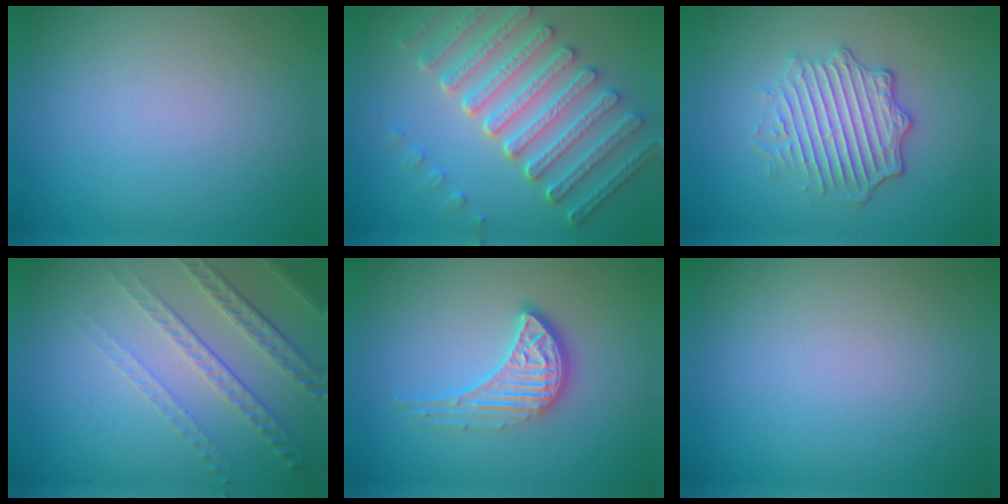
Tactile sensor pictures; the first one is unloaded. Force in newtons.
{"total": 8.2, "press": 6.2, "slide": 5.4}
{"total": 4.5, "press": 3.7, "slide": 2.6}
{"total": 4.8, "press": 3.2, "slide": 3.5}
{"total": 3.3, "press": 2.9, "slide": 1.6}
{"total": 0.0}